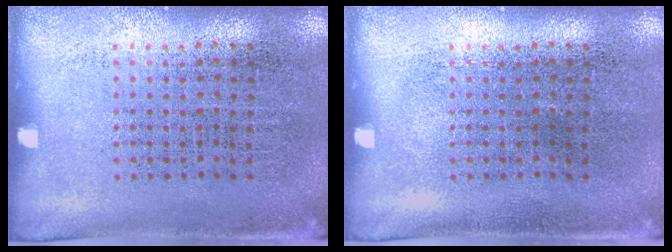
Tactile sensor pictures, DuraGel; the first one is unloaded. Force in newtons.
{"total": 0.0}